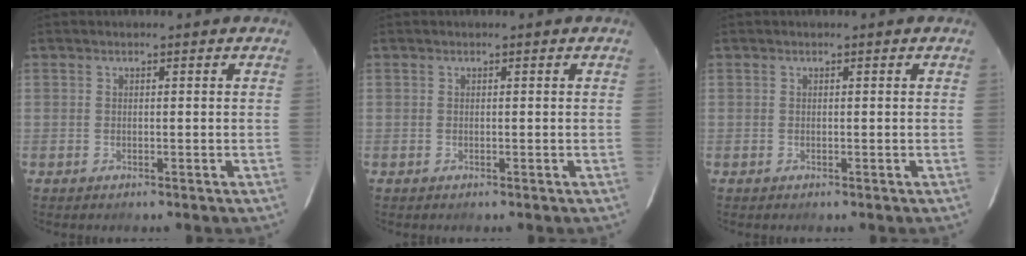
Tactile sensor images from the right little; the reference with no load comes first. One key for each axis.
{"total": 0.0}
{"total": 0.0}